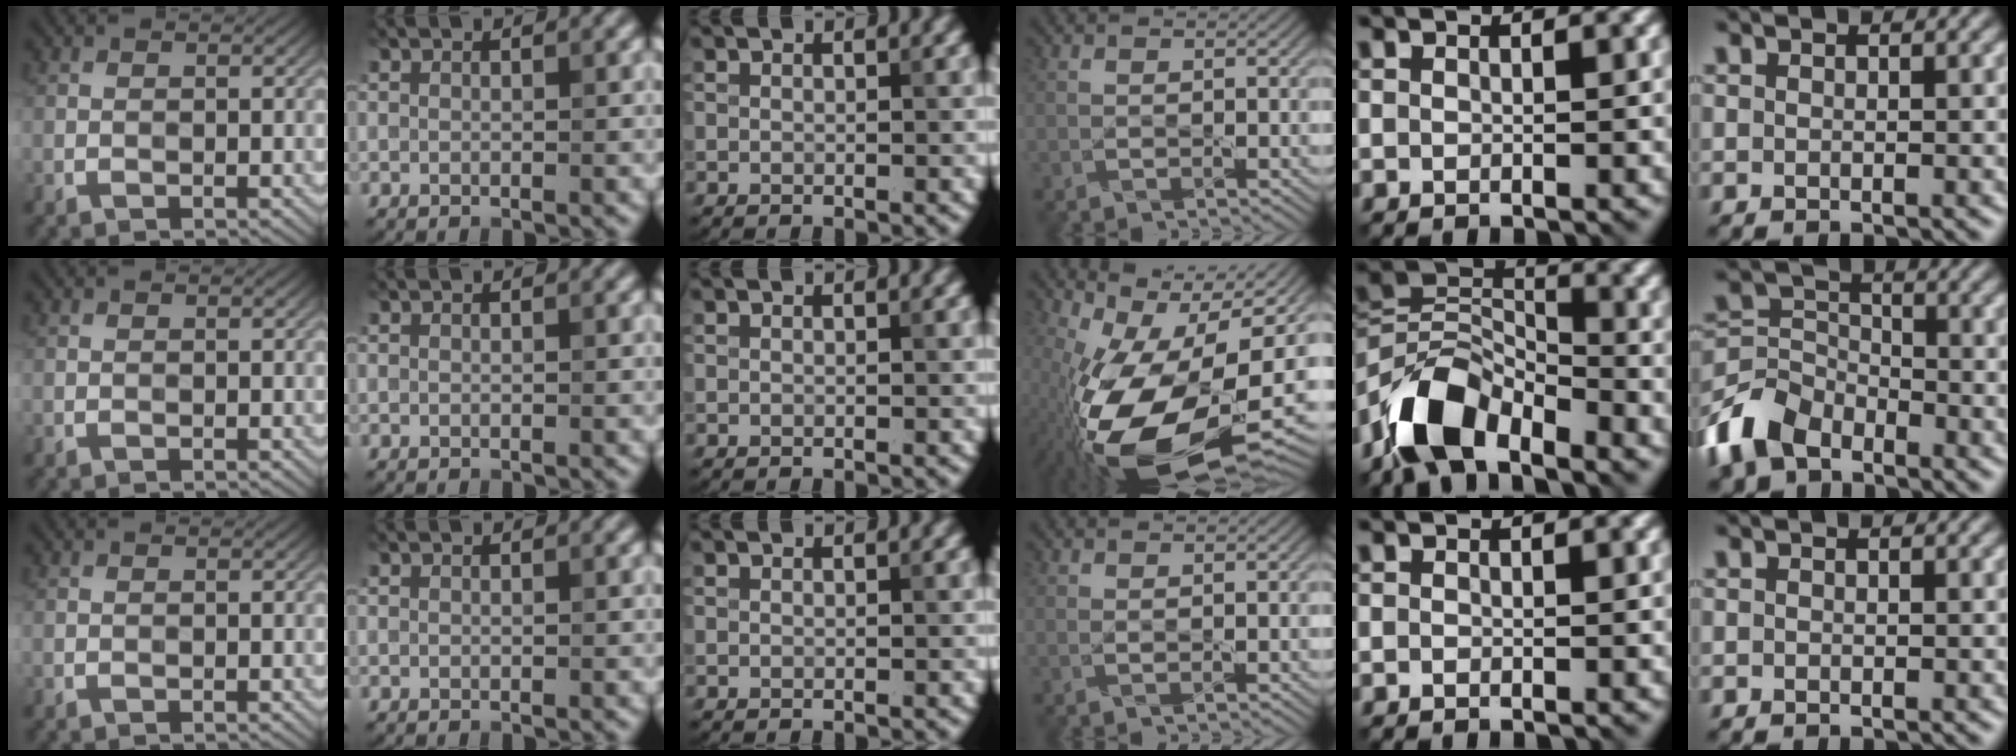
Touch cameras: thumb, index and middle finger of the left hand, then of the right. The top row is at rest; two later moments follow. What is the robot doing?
{"motion": "lift_and_place", "object": "knife"}